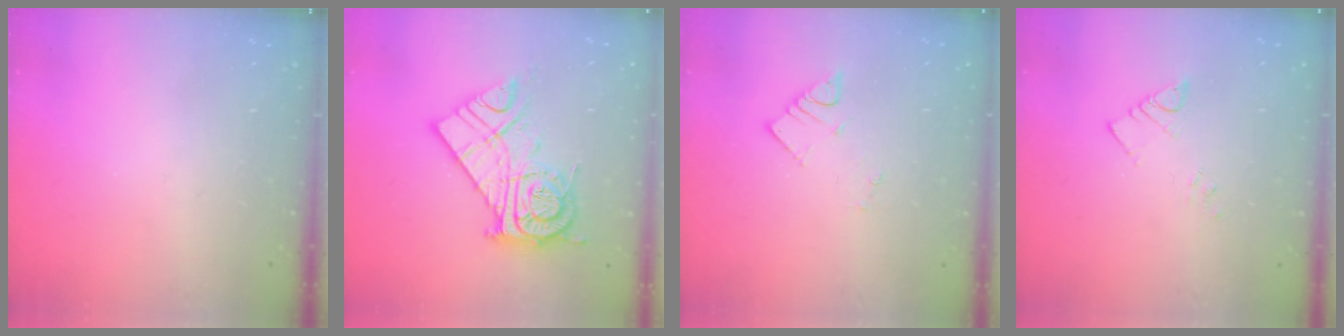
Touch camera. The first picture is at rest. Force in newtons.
{"total": 15.8, "press": 15.7, "slide": 1.3}
{"total": 3.2, "press": 3.2, "slide": 0.1}
{"total": 3.2, "press": 3.2, "slide": 0.4}